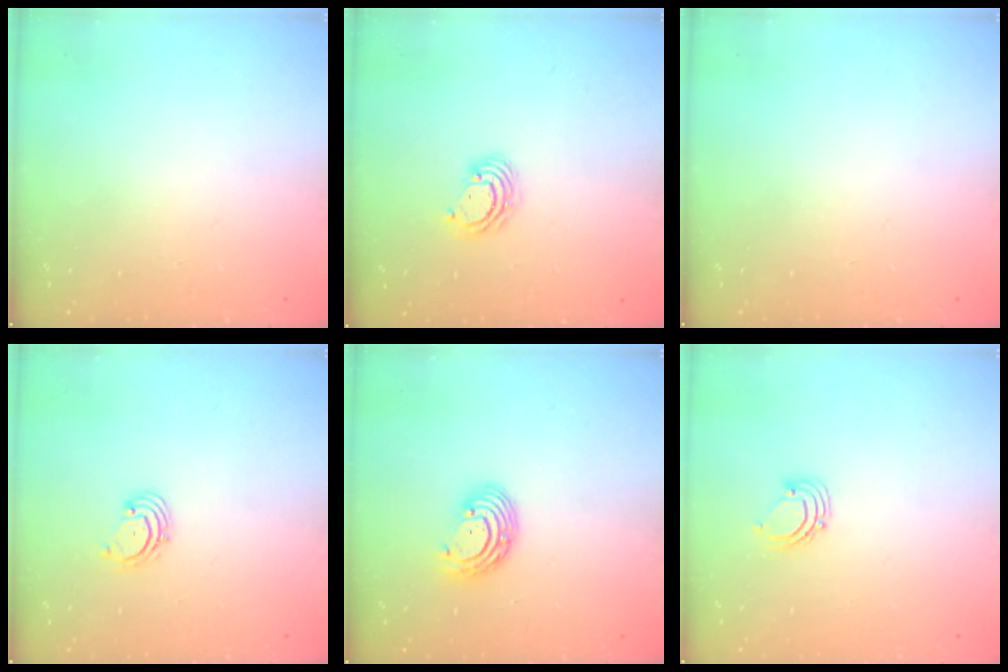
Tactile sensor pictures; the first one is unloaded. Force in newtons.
{"total": 4.0, "press": 3.9, "slide": 0.3}
{"total": 0.0}
{"total": 1.9, "press": 1.8, "slide": 0.2}
{"total": 6.2, "press": 6.1, "slide": 0.9}
{"total": 2.9, "press": 2.9, "slide": 0.2}